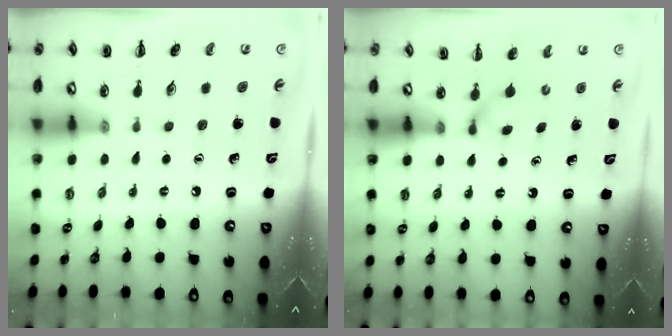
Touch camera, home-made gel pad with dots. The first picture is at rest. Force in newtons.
{"total": 2.4, "press": 2.3, "slide": 0.9}